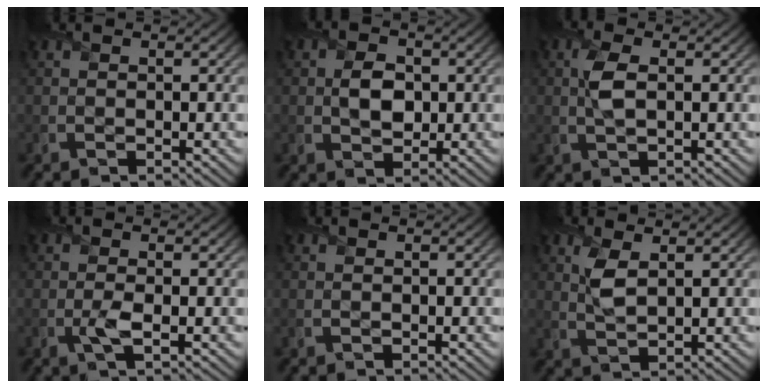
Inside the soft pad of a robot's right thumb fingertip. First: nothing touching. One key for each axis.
{"total": 3.8, "fx": 0.1, "fy": 2.9, "fz": 2.5, "tx": -0.052, "ty": -0.005, "tz": -0.001}
{"total": 2.9, "fx": 0.4, "fy": 1.2, "fz": 2.7, "tx": -0.065, "ty": 0.002, "tz": 0.007}
{"total": 1.4, "fx": -0.3, "fy": 0.5, "fz": 1.3, "tx": -0.026, "ty": -0.001, "tz": -0.009}
{"total": 0.0}
{"total": 3.3, "fx": 1.4, "fy": 1.4, "fz": 2.6, "tx": -0.064, "ty": -0.002, "tz": 0.031}